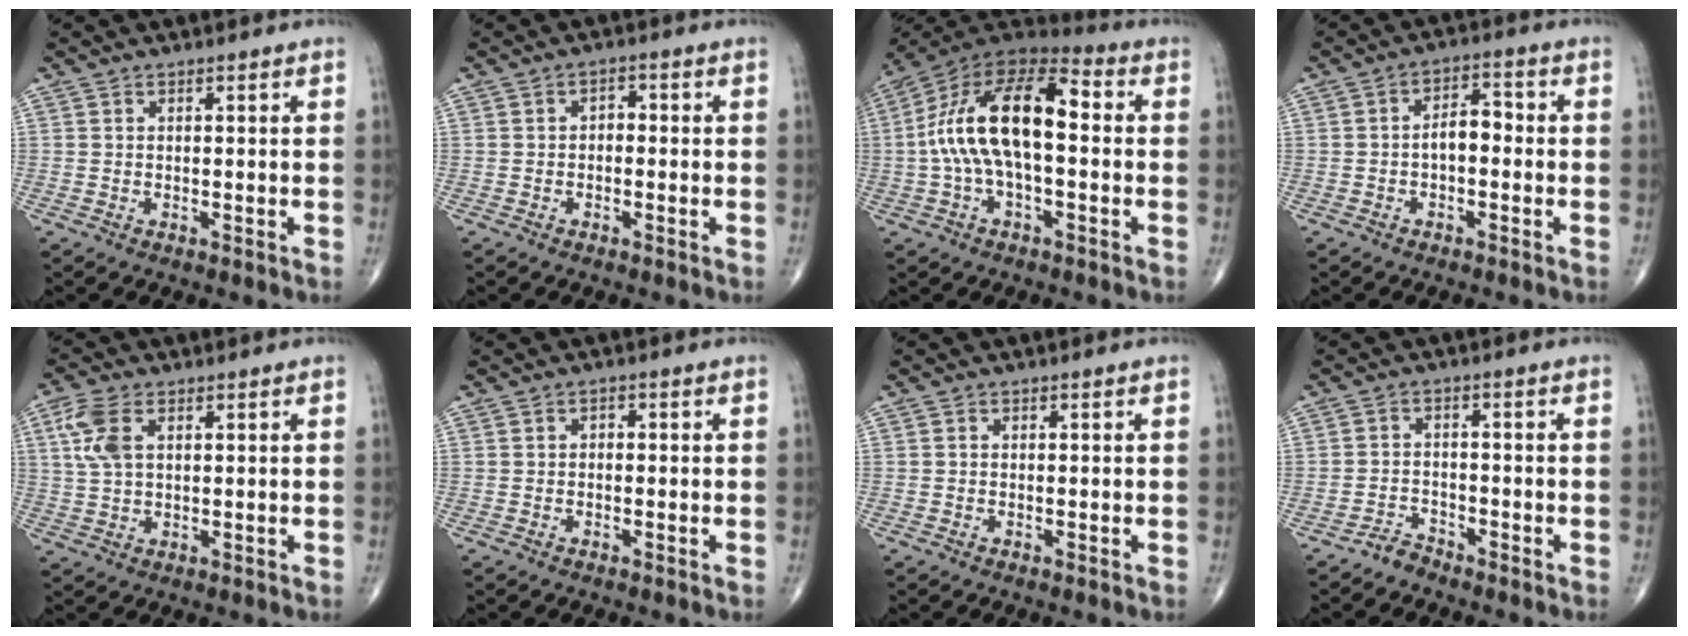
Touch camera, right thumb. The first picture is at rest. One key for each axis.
{"total": 2.1, "fx": -0.2, "fy": 1.4, "fz": 1.5, "tx": -0.014, "ty": 0.010, "tz": -0.010}
{"total": 18.6, "fx": 0.4, "fy": 8.8, "fz": 16.4, "tx": -0.302, "ty": 0.050, "tz": -0.004}
{"total": 4.8, "fx": -0.8, "fy": 2.7, "fz": 3.9, "tx": -0.050, "ty": 0.025, "tz": -0.020}
{"total": 6.7, "fx": 2.2, "fy": 3.7, "fz": 5.2, "tx": -0.125, "ty": 0.007, "tz": 0.047}
{"total": 1.0, "fx": 0.0, "fy": 0.7, "fz": 0.7, "tx": -0.007, "ty": 0.006, "tz": -0.004}
{"total": 0.0}
{"total": 2.3, "fx": -2.2, "fy": 0.7, "fz": -0.3, "tx": 0.014, "ty": 0.006, "tz": -0.043}